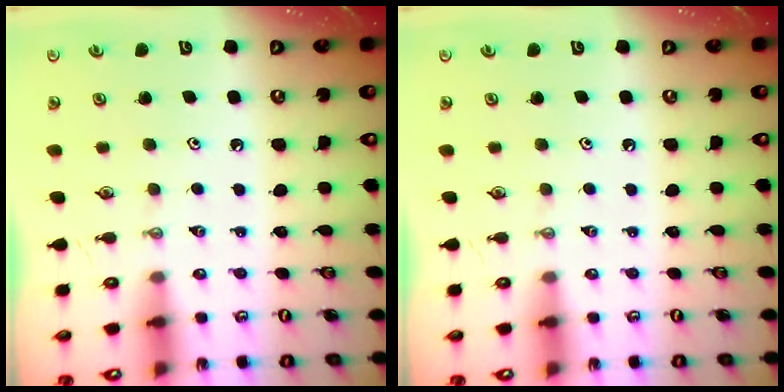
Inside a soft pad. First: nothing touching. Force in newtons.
{"total": 0.0}